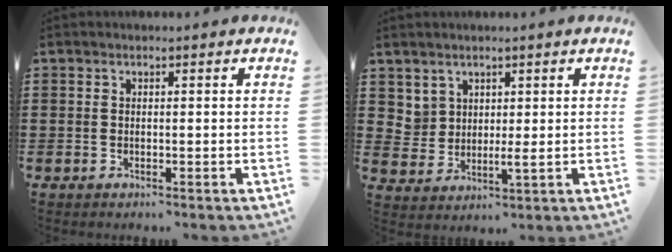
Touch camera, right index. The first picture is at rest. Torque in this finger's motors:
{"motor_torque": [0.40, 0.18, 0.09, 0.02]}